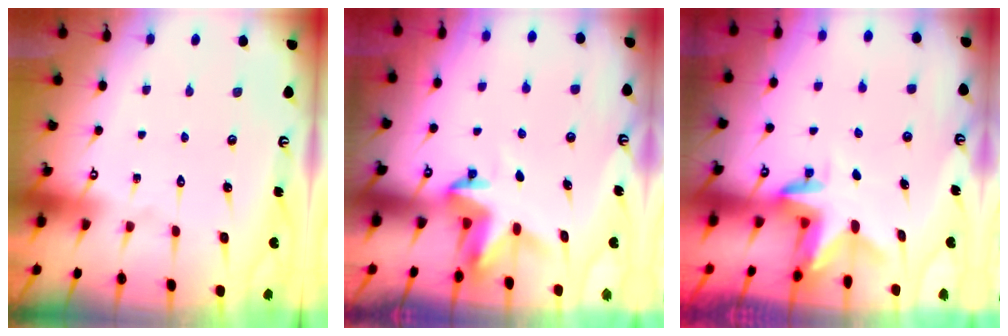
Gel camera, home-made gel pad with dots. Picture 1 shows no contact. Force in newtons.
{"total": 3.7, "press": 3.7, "slide": 0.3}
{"total": 3.1, "press": 3.1, "slide": 0.2}